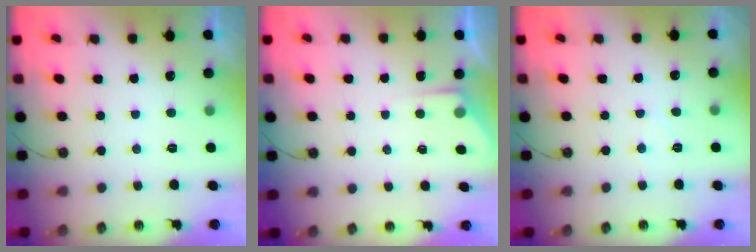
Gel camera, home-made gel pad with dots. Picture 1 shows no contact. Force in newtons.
{"total": 3.4, "press": 3.3, "slide": 0.5}
{"total": 4.3, "press": 4.2, "slide": 0.9}